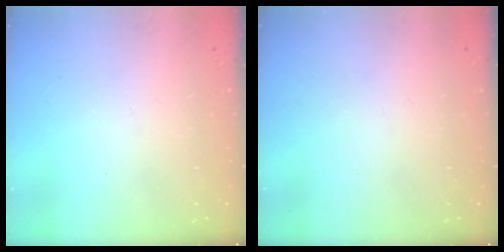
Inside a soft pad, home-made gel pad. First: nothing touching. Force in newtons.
{"total": 0.0}